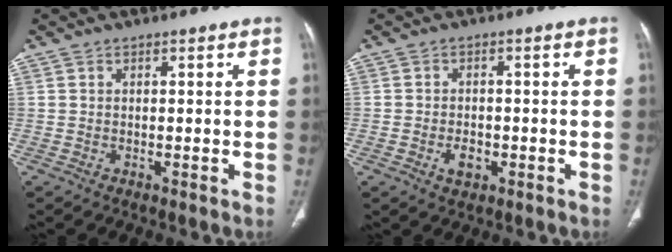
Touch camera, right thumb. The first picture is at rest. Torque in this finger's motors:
{"motor_torque": [0.63, 0.52, 0.49, -0.72, 0.19]}